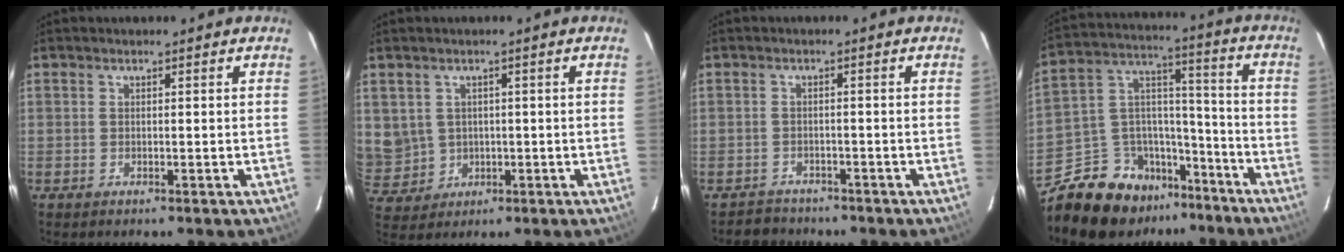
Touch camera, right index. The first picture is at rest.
{"total": 8.6, "force": [1.1, 8.0, 2.8], "torque": [-0.080, 0.010, 0.049]}
{"total": 4.1, "force": [-3.5, 2.2, -0.2], "torque": [-0.006, 0.013, -0.055]}
{"total": 15.5, "force": [-11.8, 9.1, 4.4], "torque": [-0.099, 0.066, -0.184]}